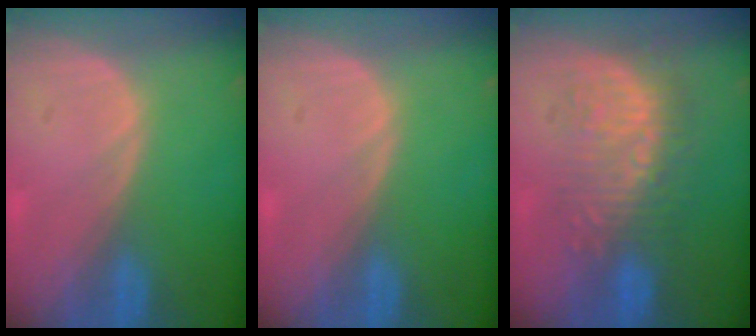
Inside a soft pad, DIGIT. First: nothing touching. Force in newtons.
{"total": 0.0}
{"total": 8.9, "press": 8.7, "slide": 2.0}